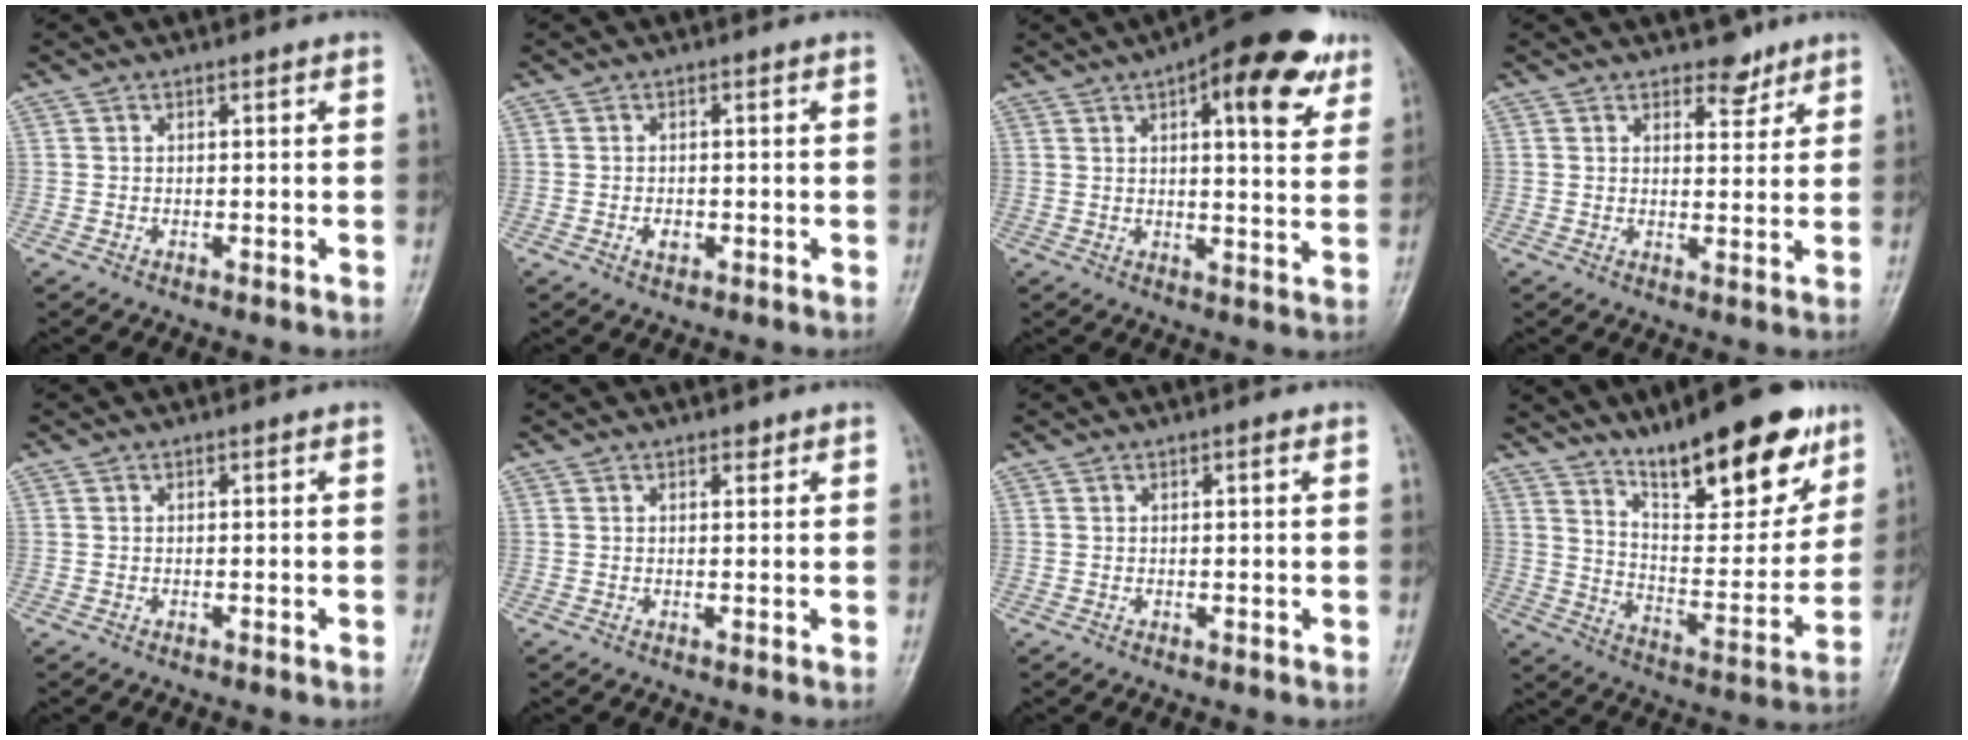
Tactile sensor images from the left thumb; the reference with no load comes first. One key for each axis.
{"total": 1.9, "fx": -0.6, "fy": 1.3, "fz": 1.3, "tx": -0.016, "ty": 0.001, "tz": -0.009}
{"total": 16.2, "fx": 7.9, "fy": 5.7, "fz": 12.9, "tx": -0.141, "ty": -0.016, "tz": 0.099}
{"total": 3.7, "fx": 2.9, "fy": 2.0, "fz": 1.1, "tx": 0.006, "ty": -0.021, "tz": 0.043}
{"total": 0.0}
{"total": 1.2, "fx": 0.9, "fy": 0.7, "fz": 0.5, "tx": -0.001, "ty": -0.005, "tz": 0.010}
{"total": 0.8, "fx": 0.4, "fy": 0.2, "fz": 0.6, "tx": -0.010, "ty": 0.000, "tz": 0.004}
{"total": 20.7, "fx": 13.7, "fy": 6.7, "fz": 14.0, "tx": -0.163, "ty": -0.073, "tz": 0.224}